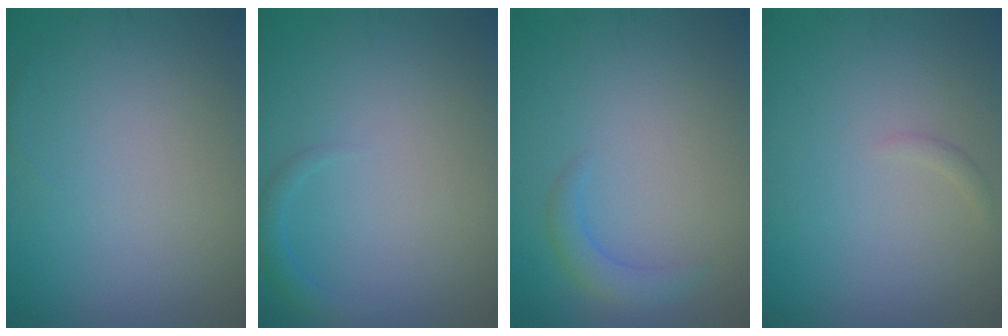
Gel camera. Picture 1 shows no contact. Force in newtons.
{"total": 1.2, "press": 1.1, "slide": 0.2}
{"total": 1.7, "press": 1.7, "slide": 0.2}
{"total": 0.6, "press": 0.6, "slide": 0.1}